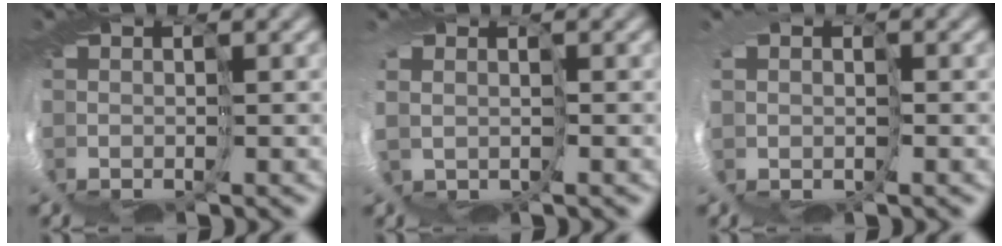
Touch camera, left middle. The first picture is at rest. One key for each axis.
{"total": 2.1, "fx": 0.2, "fy": 2.0, "fz": 0.7, "tx": -0.021, "ty": -0.005, "tz": 0.007}
{"total": 1.6, "fx": 0.2, "fy": 1.6, "fz": 0.1, "tx": -0.012, "ty": -0.008, "tz": 0.007}